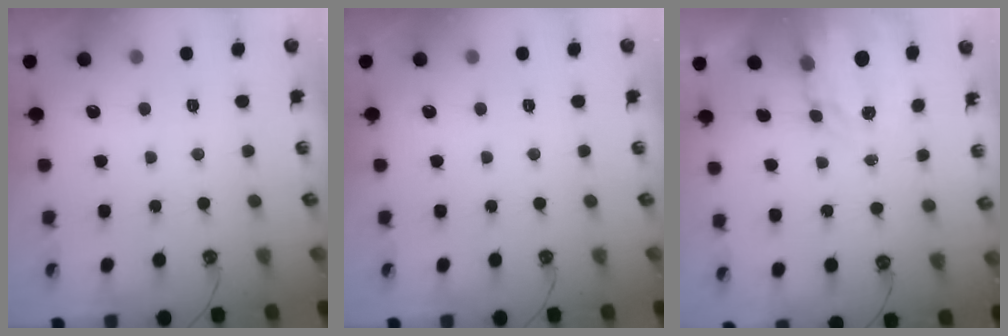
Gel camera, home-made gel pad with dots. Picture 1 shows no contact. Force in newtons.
{"total": 0.0}
{"total": 3.4, "press": 3.4, "slide": 0.4}